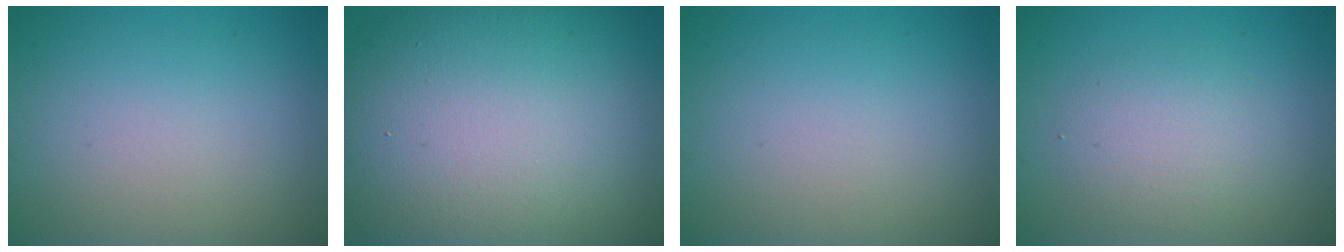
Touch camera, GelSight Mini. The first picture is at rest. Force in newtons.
{"total": 17.8, "press": 17.7, "slide": 1.7}
{"total": 0.0}
{"total": 2.7, "press": 2.7, "slide": 0.1}